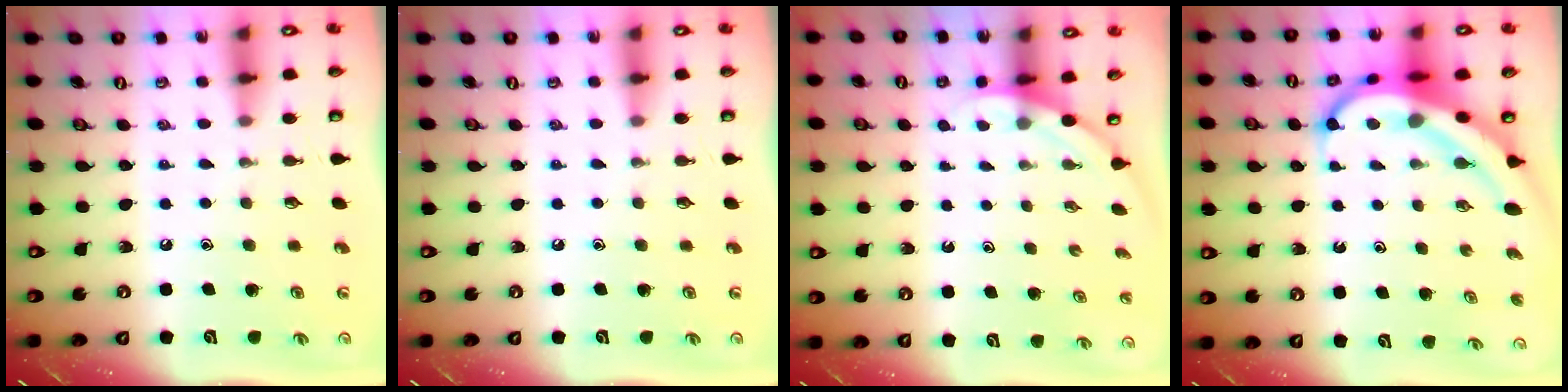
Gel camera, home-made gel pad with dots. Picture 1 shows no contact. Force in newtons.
{"total": 0.0}
{"total": 2.2, "press": 2.2, "slide": 0.0}
{"total": 10.1, "press": 10.1, "slide": 1.1}